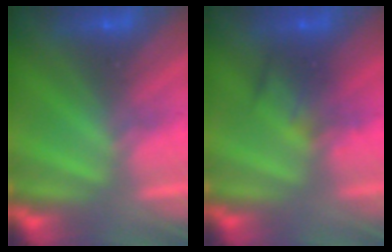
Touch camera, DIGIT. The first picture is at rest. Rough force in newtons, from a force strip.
{"total": 2.4}